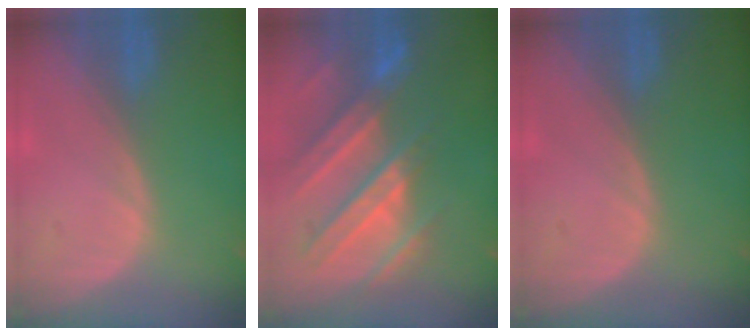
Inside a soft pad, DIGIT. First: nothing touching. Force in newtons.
{"total": 10.9, "press": 9.8, "slide": 4.9}
{"total": 0.0}